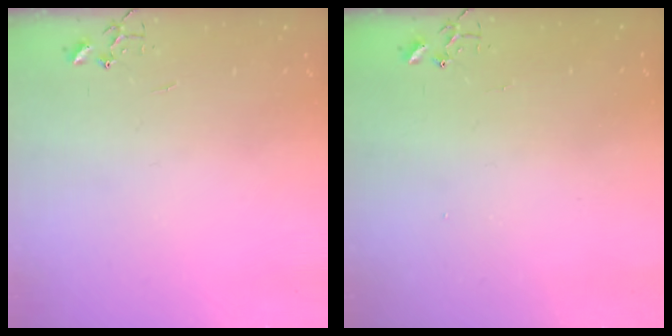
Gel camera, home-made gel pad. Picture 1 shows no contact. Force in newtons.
{"total": 1.3, "press": 1.2, "slide": 0.1}